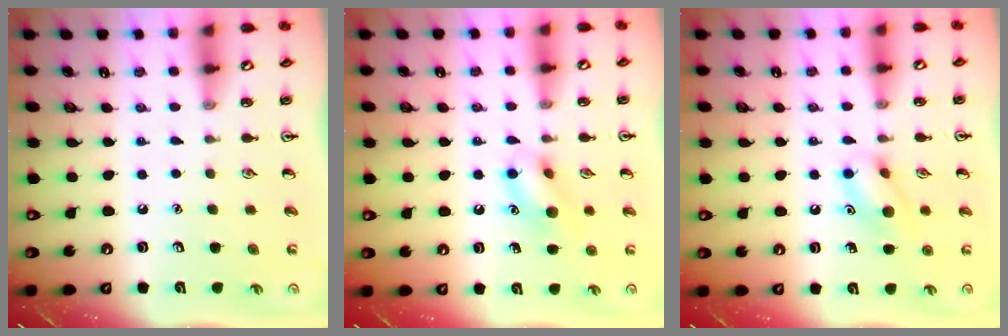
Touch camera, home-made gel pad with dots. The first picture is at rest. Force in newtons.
{"total": 11.2, "press": 11.2, "slide": 1.1}
{"total": 10.5, "press": 10.5, "slide": 0.7}